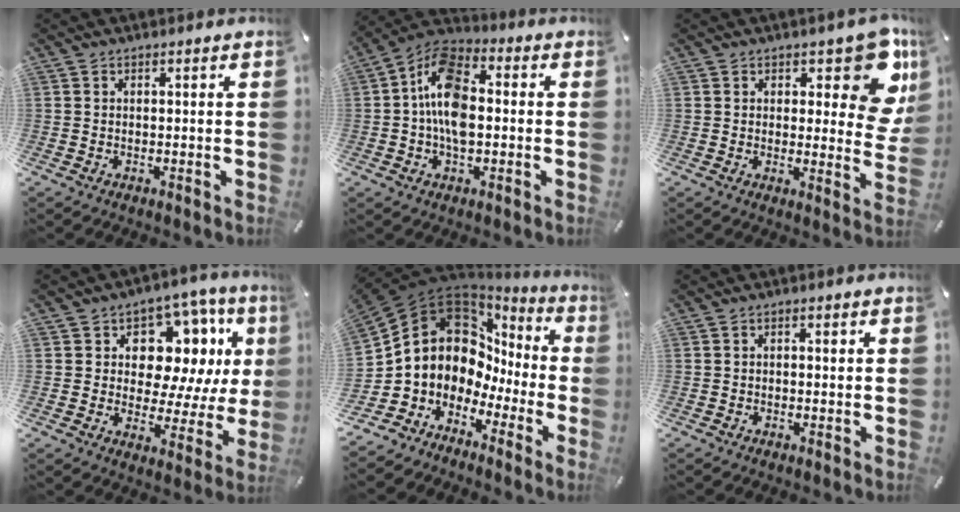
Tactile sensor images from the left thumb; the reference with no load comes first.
{"total": 12.4, "force": [-1.4, 7.5, 9.8], "torque": [-0.198, 0.011, -0.025]}
{"total": 13.0, "force": [7.5, 5.6, 9.1], "torque": [-0.088, -0.060, 0.124]}
{"total": 14.8, "force": [5.9, 10.1, 9.0], "torque": [-0.128, -0.038, 0.111]}
{"total": 11.4, "force": [3.6, 9.8, 4.7], "torque": [-0.110, -0.057, 0.069]}
{"total": 1.1, "force": [-0.1, 0.6, 0.8], "torque": [-0.016, 0.004, -0.004]}